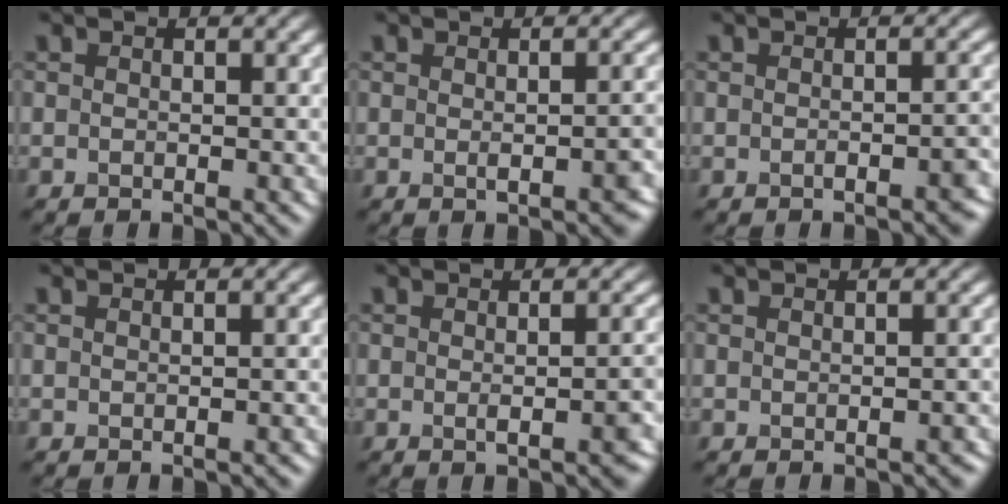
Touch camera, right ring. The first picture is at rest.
{"total": 2.6, "force": [-0.4, 0.7, 2.4], "torque": [-0.027, 0.002, -0.002]}
{"total": 2.2, "force": [-1.1, 0.6, 1.8], "torque": [-0.019, 0.006, -0.016]}
{"total": 0.0}
{"total": 3.0, "force": [-0.4, 0.8, 2.8], "torque": [-0.029, 0.004, -0.003]}
{"total": 0.6, "force": [-0.4, 0.2, 0.3], "torque": [-0.004, 0.002, -0.004]}